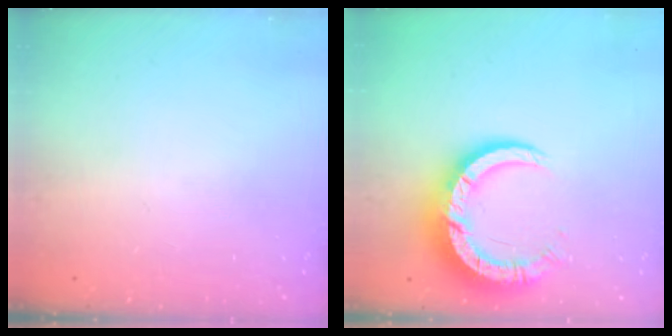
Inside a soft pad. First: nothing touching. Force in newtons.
{"total": 11.8, "press": 11.7, "slide": 1.3}